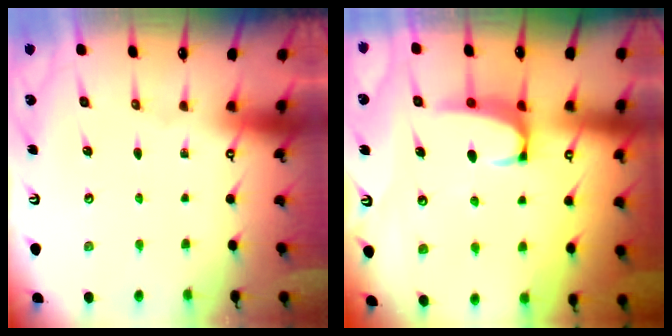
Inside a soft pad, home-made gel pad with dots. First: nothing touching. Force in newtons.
{"total": 2.5, "press": 2.4, "slide": 0.7}